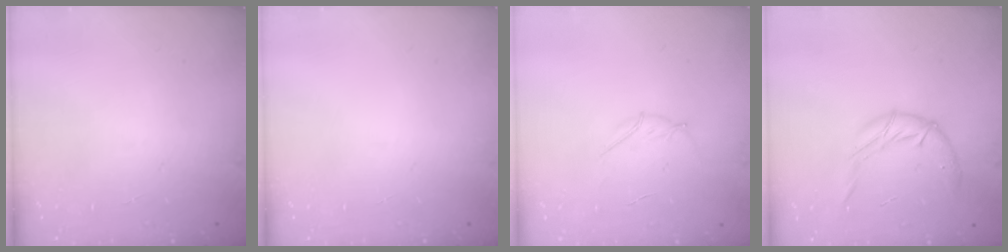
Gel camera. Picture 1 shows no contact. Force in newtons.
{"total": 0.0}
{"total": 3.3, "press": 3.2, "slide": 0.8}
{"total": 9.5, "press": 9.4, "slide": 1.1}